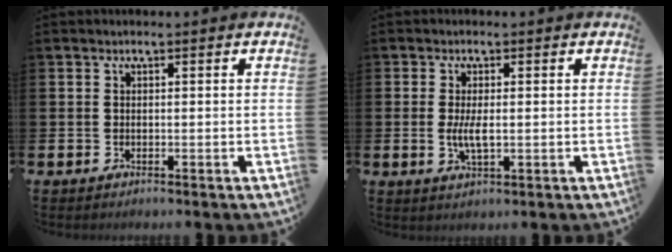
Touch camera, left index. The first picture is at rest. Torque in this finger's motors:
{"motor_torque": [0.79, -0.01, 0.08, 0.13]}